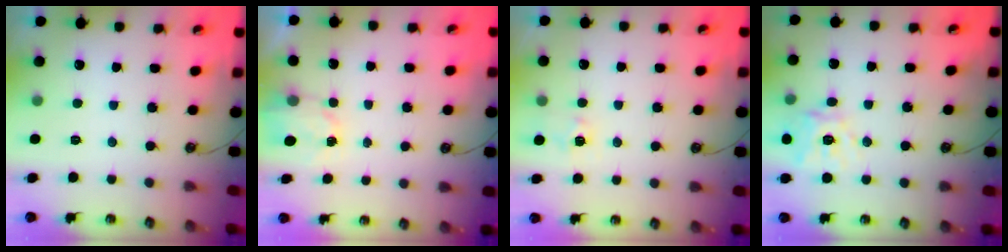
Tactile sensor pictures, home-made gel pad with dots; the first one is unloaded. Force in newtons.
{"total": 2.6, "press": 2.6, "slide": 0.3}
{"total": 3.5, "press": 3.5, "slide": 0.5}
{"total": 14.1, "press": 14.0, "slide": 1.8}